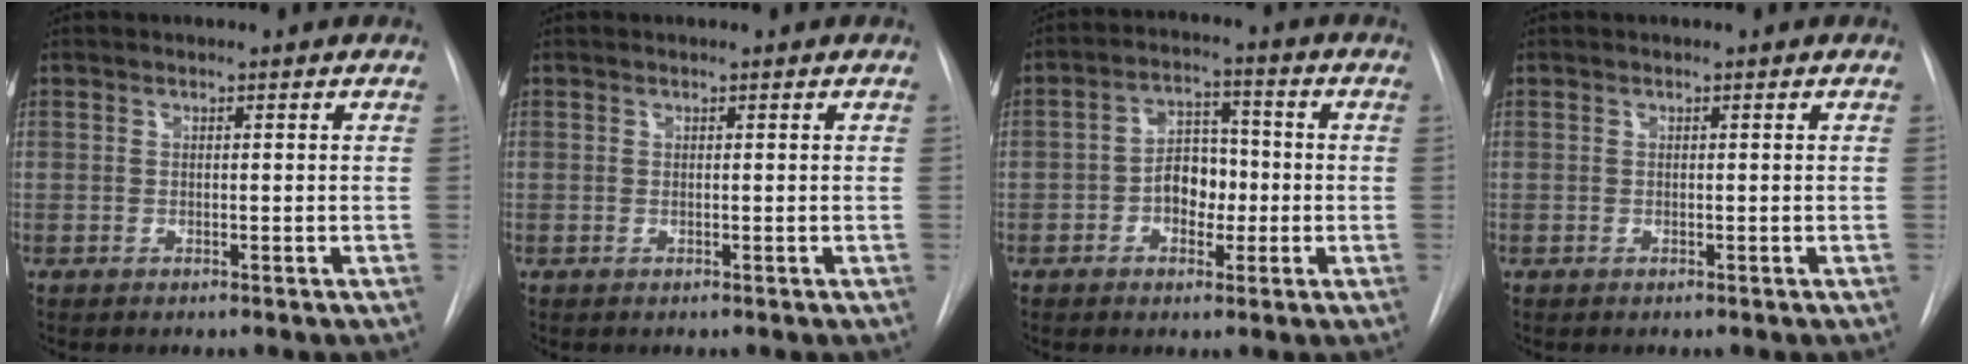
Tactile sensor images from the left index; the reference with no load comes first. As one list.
[{"total": 0.0}, {"total": 6.1, "force": [-1.3, 4.1, 4.4], "torque": [-0.073, 0.022, -0.023]}, {"total": 0.0}]